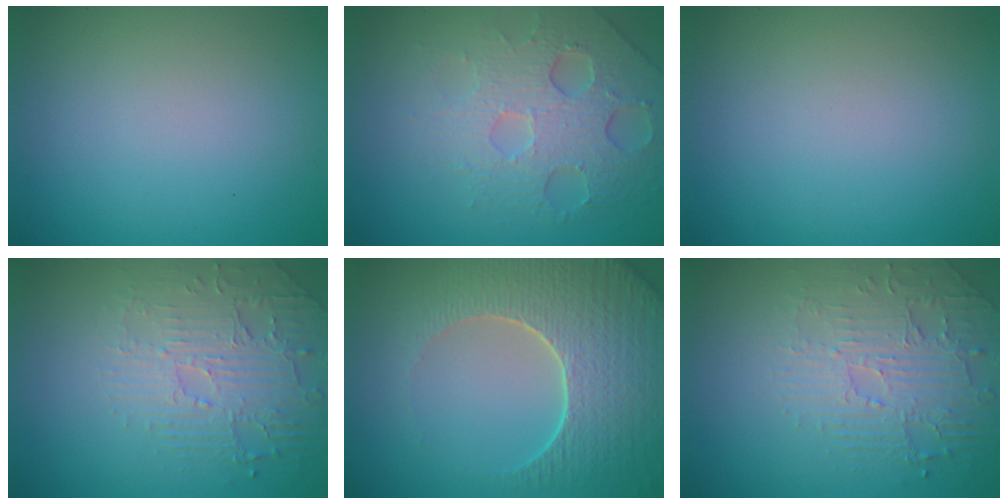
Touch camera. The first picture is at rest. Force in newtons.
{"total": 6.2, "press": 4.7, "slide": 4.1}
{"total": 0.0}
{"total": 2.8, "press": 2.5, "slide": 1.4}
{"total": 7.3, "press": 5.8, "slide": 4.3}
{"total": 2.8, "press": 2.5, "slide": 1.4}